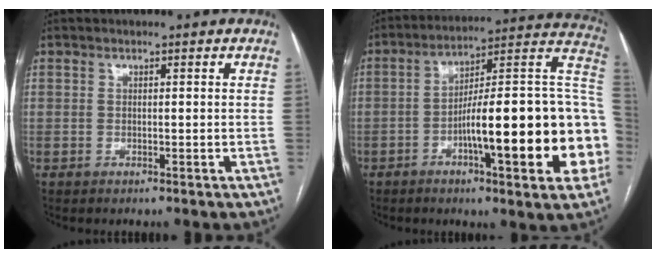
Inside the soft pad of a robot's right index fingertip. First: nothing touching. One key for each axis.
{"total": 24.8, "fx": -5.4, "fy": 3.6, "fz": 23.9, "tx": -0.270, "ty": 0.023, "tz": -0.074}